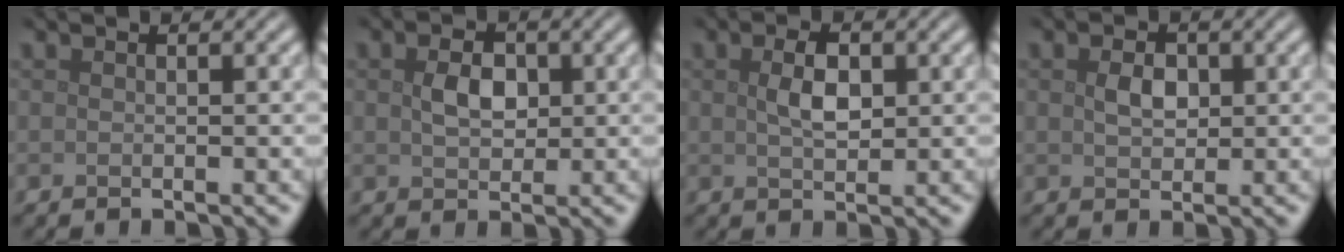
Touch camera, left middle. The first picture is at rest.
{"total": 2.7, "force": [0.4, 1.9, 1.9], "torque": [-0.043, 0.001, 0.008]}
{"total": 2.9, "force": [0.7, 1.6, 2.4], "torque": [-0.052, 0.002, 0.013]}
{"total": 2.0, "force": [0.4, 1.4, 1.4], "torque": [-0.032, 0.000, 0.007]}